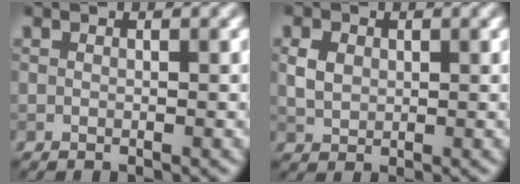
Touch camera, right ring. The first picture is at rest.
{"total": 2.1, "force": [0.4, 1.7, 1.2], "torque": [-0.026, 0.001, 0.008]}